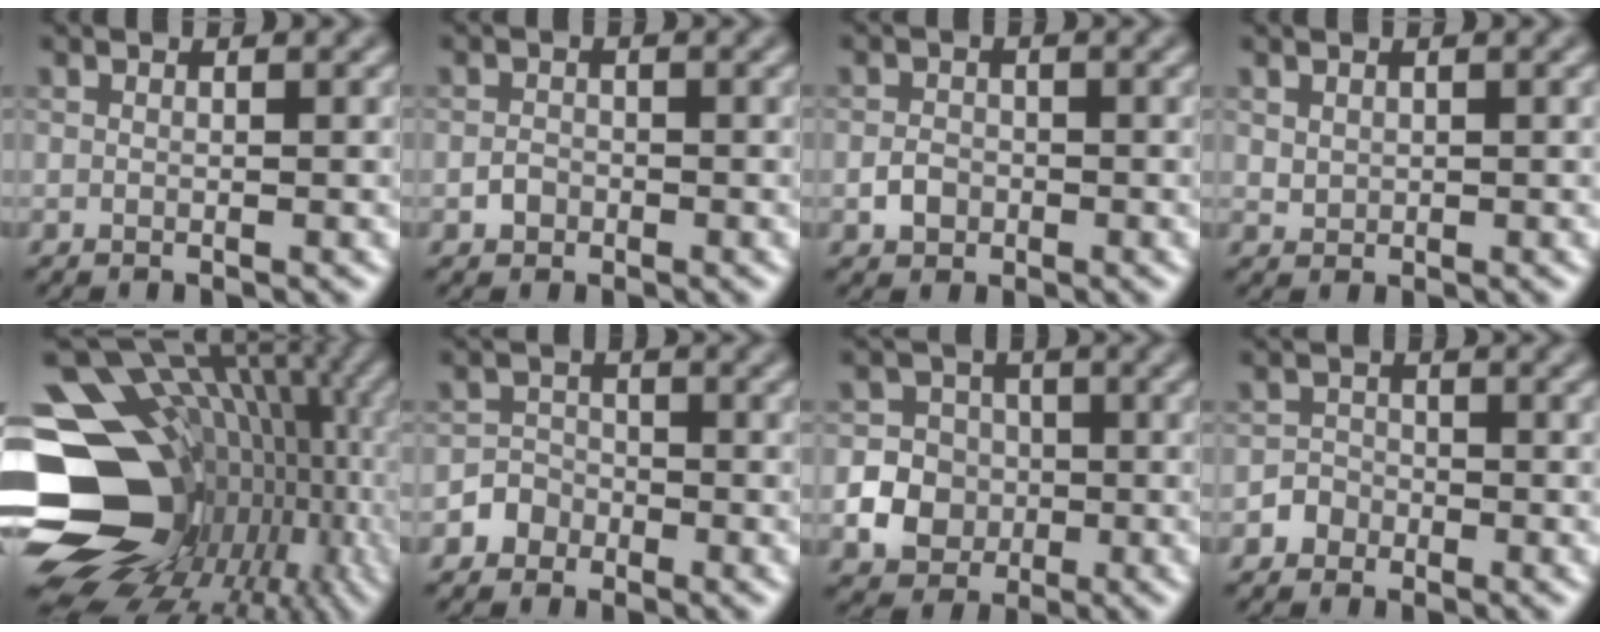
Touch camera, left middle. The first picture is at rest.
{"total": 1.2, "force": [-0.6, 0.9, 0.3], "torque": [-0.003, 0.000, -0.013]}
{"total": 1.6, "force": [-0.6, 1.4, 0.6], "torque": [-0.008, 0.000, -0.015]}
{"total": 0.9, "force": [0.4, 0.7, 0.3], "torque": [-0.008, -0.003, 0.013]}
{"total": 20.0, "force": [-3.4, 15.8, 11.8], "torque": [-0.205, 0.011, -0.025]}
{"total": 2.3, "force": [-1.4, 1.8, 0.1], "torque": [0.023, 0.008, -0.031]}
{"total": 7.5, "force": [-2.1, 7.0, 1.9], "torque": [-0.029, -0.004, -0.061]}
{"total": 1.7, "force": [-1.0, 1.4, 0.1], "torque": [0.013, 0.006, -0.022]}